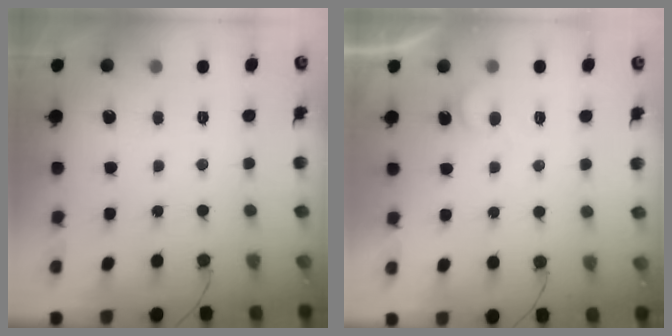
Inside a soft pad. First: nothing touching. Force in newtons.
{"total": 5.9, "press": 5.9, "slide": 0.6}